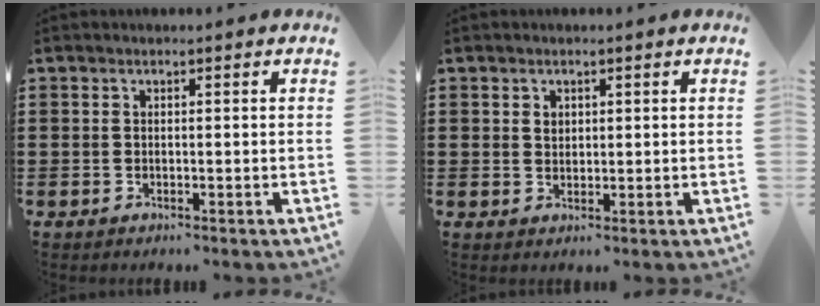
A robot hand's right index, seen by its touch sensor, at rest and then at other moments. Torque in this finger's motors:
{"motor_torque": [0.00, 0.01, 0.00, 0.02]}